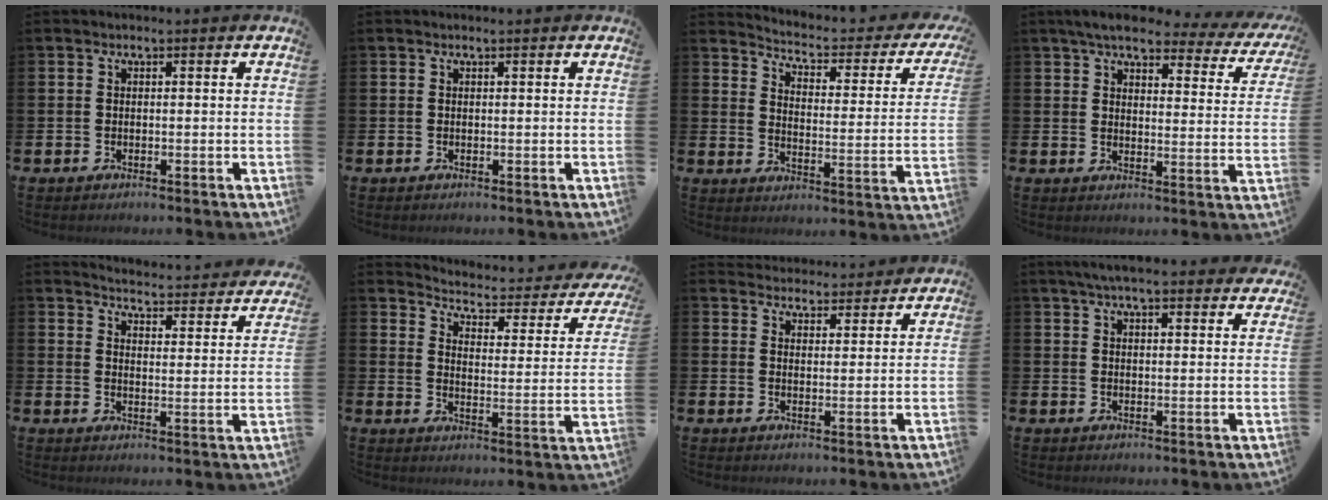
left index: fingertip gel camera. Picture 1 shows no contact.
{"total": 0.0}
{"total": 4.0, "force": [3.4, 1.3, 1.6], "torque": [-0.047, -0.031, 0.046]}
{"total": 5.4, "force": [4.6, 1.5, 2.5], "torque": [-0.056, -0.024, 0.073]}
{"total": 4.3, "force": [4.3, 0.1, 0.4], "torque": [-0.022, -0.040, 0.069]}
{"total": 3.7, "force": [3.3, 1.1, 1.1], "torque": [-0.039, -0.035, 0.045]}
{"total": 4.1, "force": [4.0, 0.8, -0.4], "torque": [-0.001, -0.027, 0.071]}
{"total": 5.0, "force": [4.6, 0.7, 1.8], "torque": [-0.041, -0.013, 0.083]}